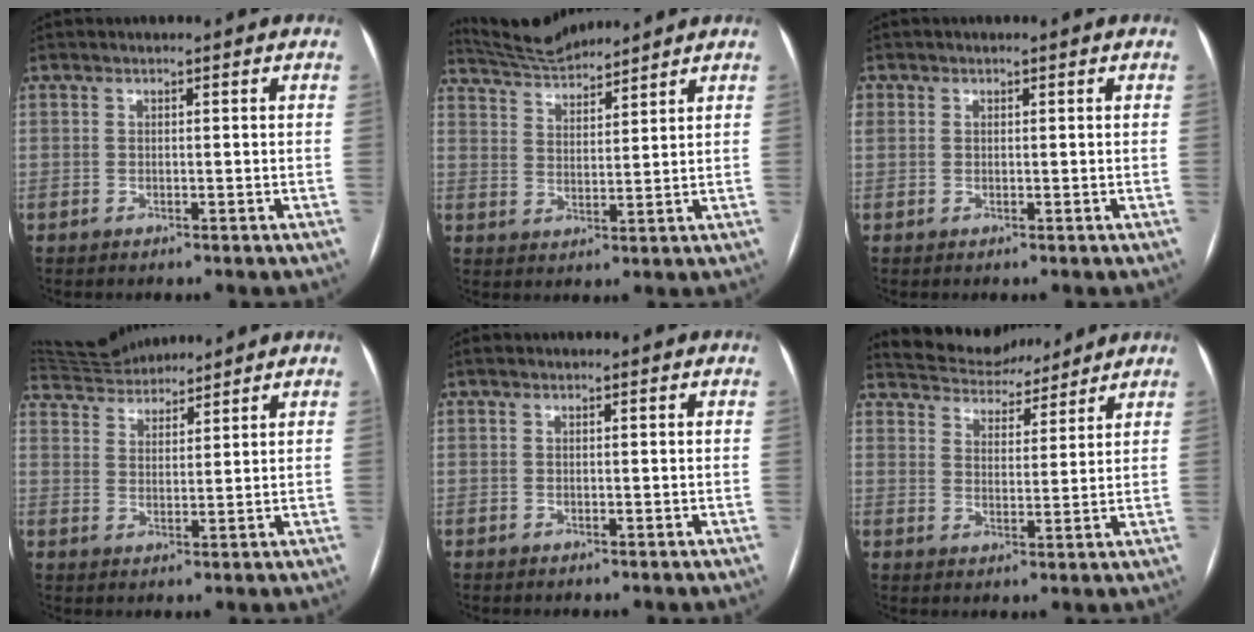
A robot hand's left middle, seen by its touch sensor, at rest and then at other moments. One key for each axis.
{"total": 8.0, "fx": 7.9, "fy": 0.2, "fz": 1.4, "tx": -0.041, "ty": 0.018, "tz": 0.151}
{"total": 1.7, "fx": 0.7, "fy": 1.5, "fz": 0.4, "tx": -0.006, "ty": 0.010, "tz": 0.014}
{"total": 8.6, "fx": 8.3, "fy": 1.4, "fz": 1.5, "tx": -0.034, "ty": 0.024, "tz": 0.147}
{"total": 0.0}
{"total": 9.9, "fx": 9.4, "fy": 2.7, "fz": 1.5, "tx": -0.024, "ty": 0.014, "tz": 0.148}